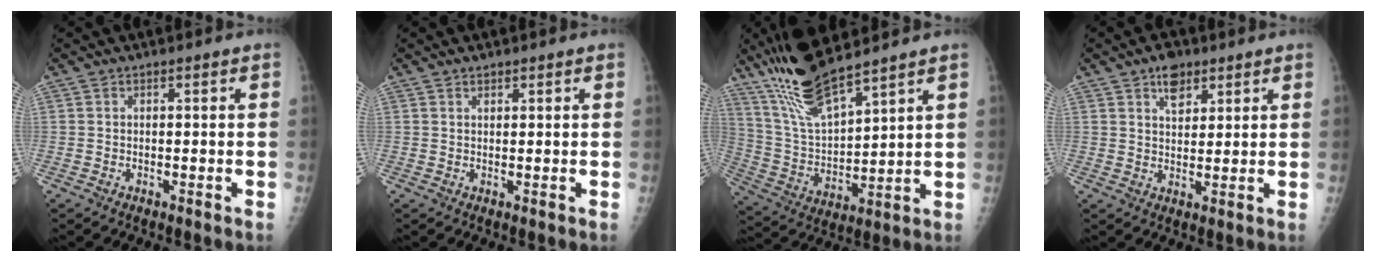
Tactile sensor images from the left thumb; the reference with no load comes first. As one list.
[{"total": 1.0, "force": [0.8, 0.4, 0.3], "torque": [0.002, -0.004, 0.012]}, {"total": 15.0, "force": [11.7, 2.7, 8.9], "torque": [-0.167, -0.052, 0.240]}, {"total": 5.1, "force": [3.1, 3.0, 2.8], "torque": [-0.023, -0.017, 0.049]}]